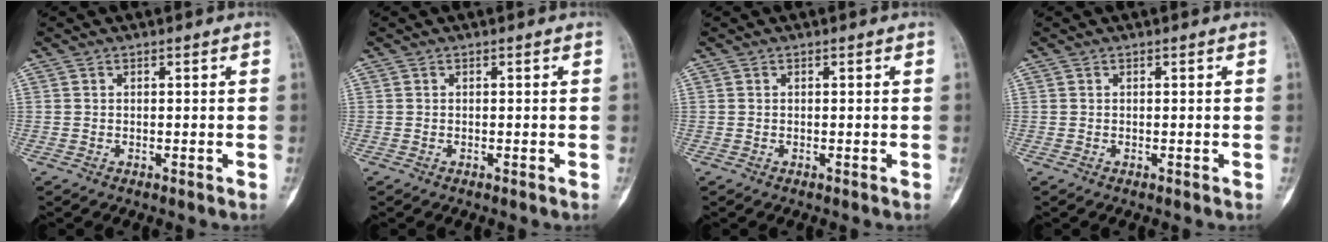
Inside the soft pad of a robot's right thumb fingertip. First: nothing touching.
{"total": 0.0}
{"total": 0.0}
{"total": 0.0}